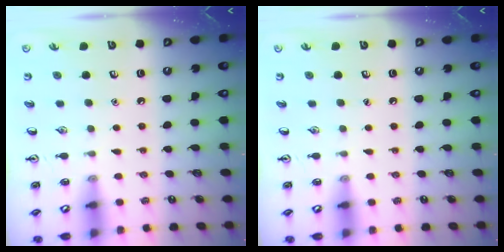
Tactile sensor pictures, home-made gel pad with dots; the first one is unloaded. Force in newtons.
{"total": 0.0}